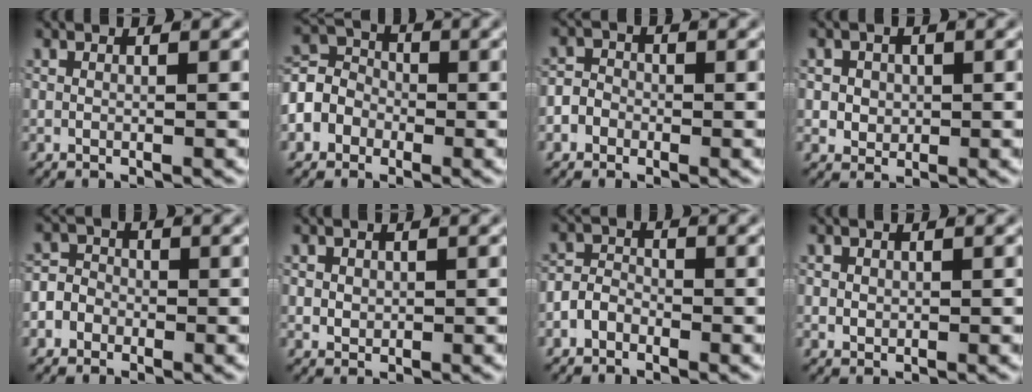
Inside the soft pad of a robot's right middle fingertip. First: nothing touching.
{"total": 6.5, "force": [-0.8, 5.7, 3.1], "torque": [-0.072, -0.013, -0.015]}
{"total": 3.2, "force": [-1.1, 2.8, 1.0], "torque": [-0.013, 0.002, -0.028]}
{"total": 3.0, "force": [-0.1, 2.7, 1.3], "torque": [-0.021, -0.005, 0.001]}
{"total": 4.3, "force": [-1.2, 3.9, 1.4], "torque": [-0.019, 0.002, -0.031]}
{"total": 1.6, "force": [0.2, 1.4, 0.8], "torque": [-0.017, -0.008, 0.012]}
{"total": 2.4, "force": [-1.2, 1.8, 0.9], "torque": [-0.008, 0.002, -0.027]}
{"total": 1.1, "force": [0.2, 0.9, 0.6], "torque": [-0.014, -0.006, 0.012]}